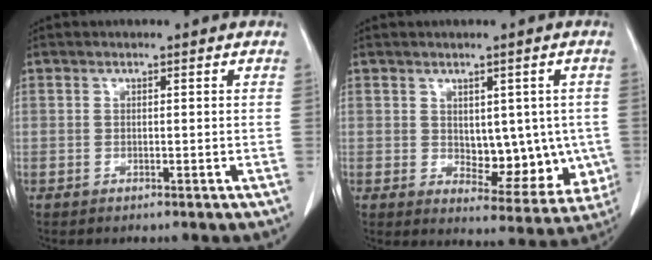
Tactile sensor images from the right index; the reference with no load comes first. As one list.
[{"total": 10.0, "force": [-0.2, 5.7, 8.2], "torque": [-0.089, -0.001, 0.017]}]